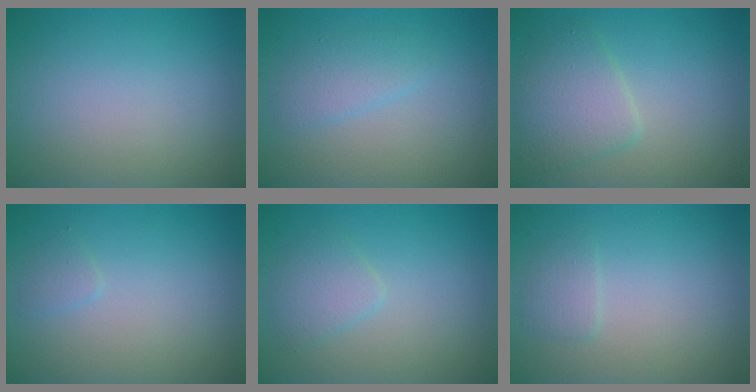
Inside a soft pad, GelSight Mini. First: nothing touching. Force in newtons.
{"total": 1.9, "press": 1.9, "slide": 0.1}
{"total": 3.6, "press": 3.6, "slide": 0.1}
{"total": 0.7, "press": 0.7, "slide": 0.0}
{"total": 1.9, "press": 1.9, "slide": 0.1}
{"total": 1.2, "press": 1.1, "slide": 0.3}